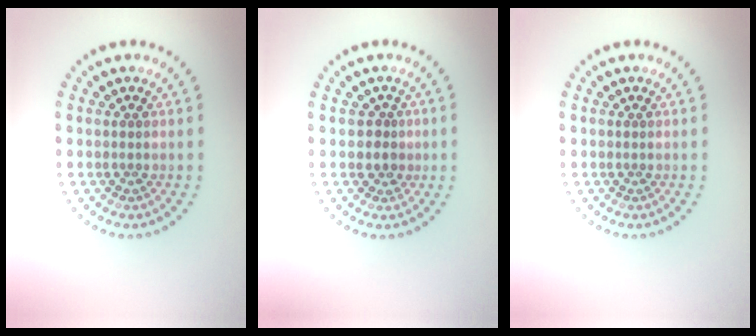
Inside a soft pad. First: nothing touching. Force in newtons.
{"total": 1.6, "press": 1.5, "slide": 0.7}
{"total": 0.0}